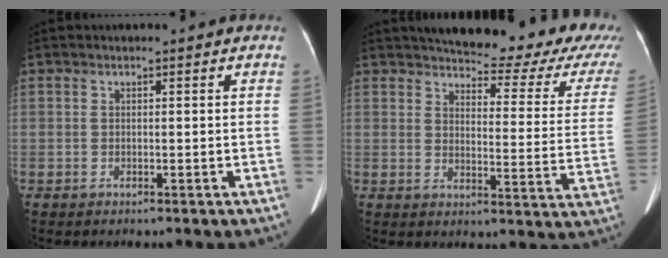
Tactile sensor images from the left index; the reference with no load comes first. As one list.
[{"total": 20.2, "force": [17.5, 4.3, 9.2], "torque": [-0.101, -0.040, 0.190]}]